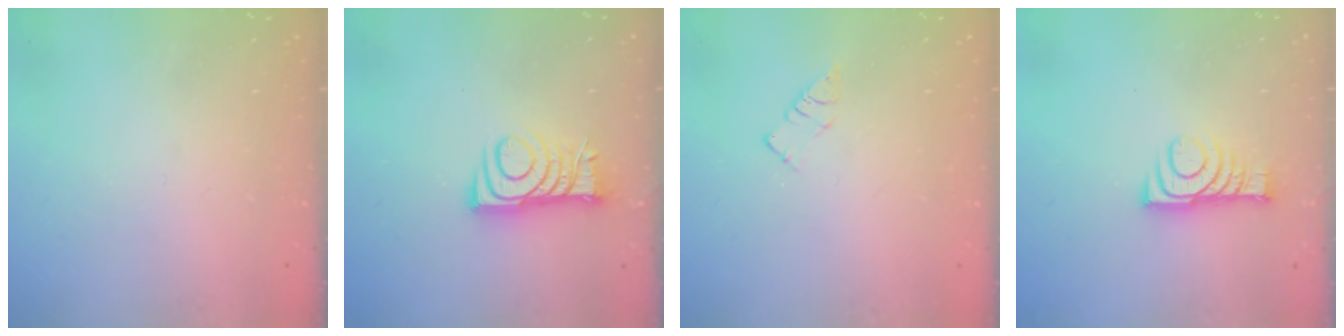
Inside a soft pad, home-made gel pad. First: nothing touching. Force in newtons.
{"total": 8.8, "press": 8.8, "slide": 0.6}
{"total": 3.1, "press": 3.1, "slide": 0.2}
{"total": 9.4, "press": 9.4, "slide": 0.9}